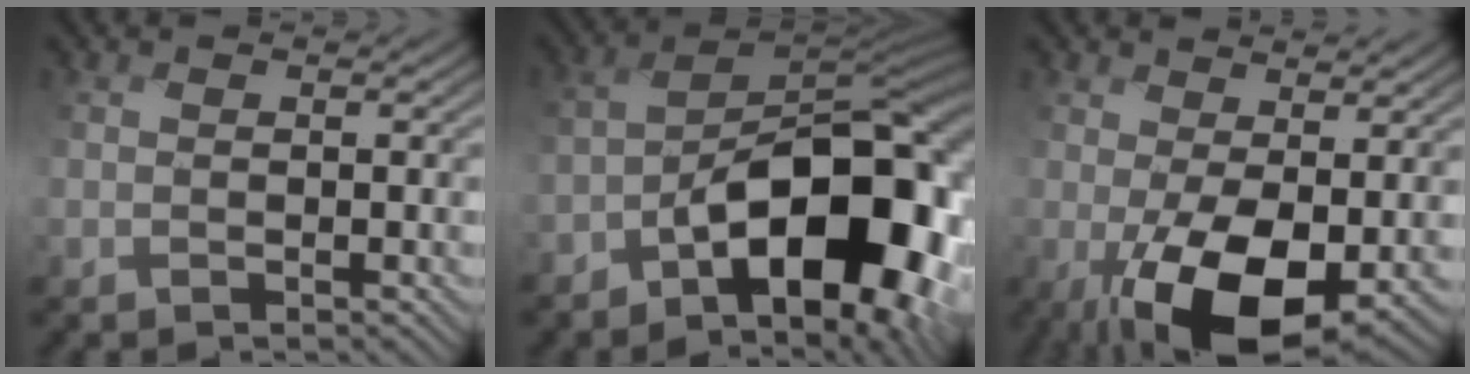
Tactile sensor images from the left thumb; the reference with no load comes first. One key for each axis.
{"total": 17.0, "fx": -5.9, "fy": 8.5, "fz": 13.5, "tx": -0.166, "ty": -0.005, "tz": -0.103}
{"total": 9.1, "fx": -1.2, "fy": 4.0, "fz": 8.2, "tx": -0.147, "ty": -0.010, "tz": -0.012}